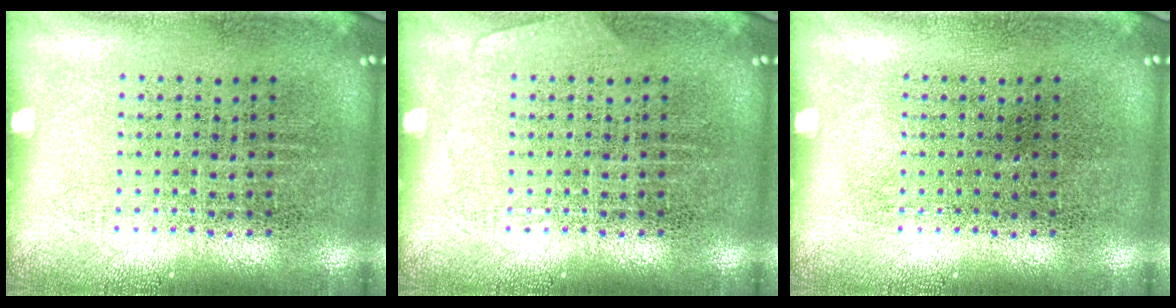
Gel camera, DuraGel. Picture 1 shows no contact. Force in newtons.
{"total": 0.6, "press": 0.6, "slide": 0.1}
{"total": 0.0}